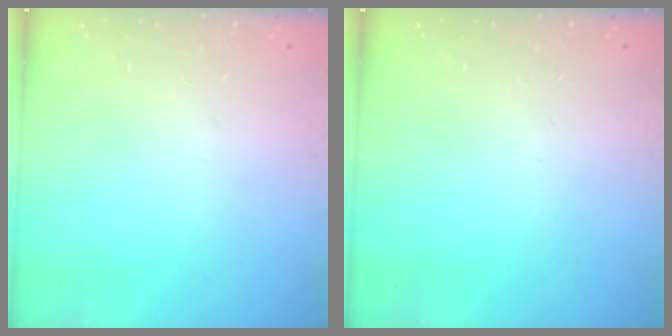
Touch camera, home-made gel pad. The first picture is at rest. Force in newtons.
{"total": 0.0}